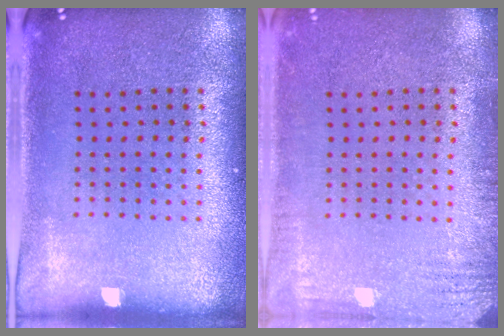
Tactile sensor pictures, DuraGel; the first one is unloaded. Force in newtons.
{"total": 2.3, "press": 2.2, "slide": 0.4}